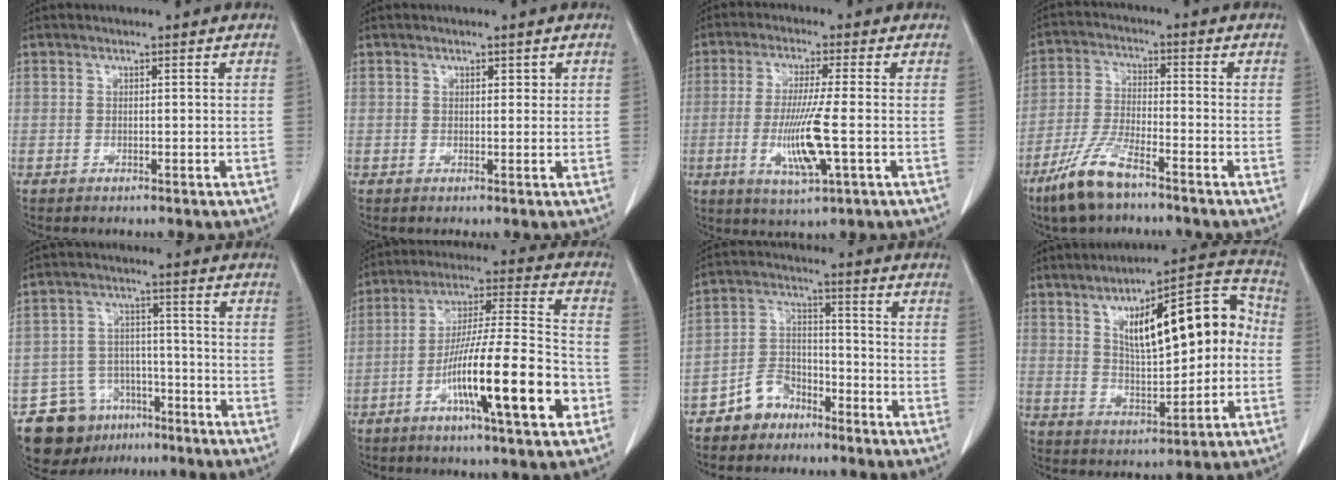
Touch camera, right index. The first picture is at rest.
{"total": 1.1, "force": [0.5, 0.6, 0.8], "torque": [-0.010, -0.002, 0.005]}
{"total": 9.1, "force": [-1.9, 0.0, 8.9], "torque": [-0.180, -0.018, -0.036]}
{"total": 8.7, "force": [-6.2, 1.8, 5.8], "torque": [-0.129, -0.017, -0.122]}
{"total": 10.6, "force": [-6.9, 7.5, 2.7], "torque": [-0.051, 0.031, -0.105]}
{"total": 18.0, "force": [-7.0, 1.2, 16.5], "torque": [-0.283, -0.005, -0.117]}
{"total": 6.5, "force": [-4.8, 3.9, 1.8], "torque": [-0.037, 0.011, -0.090]}
{"total": 16.8, "force": [2.7, 5.3, 15.7], "torque": [-0.226, 0.041, 0.045]}